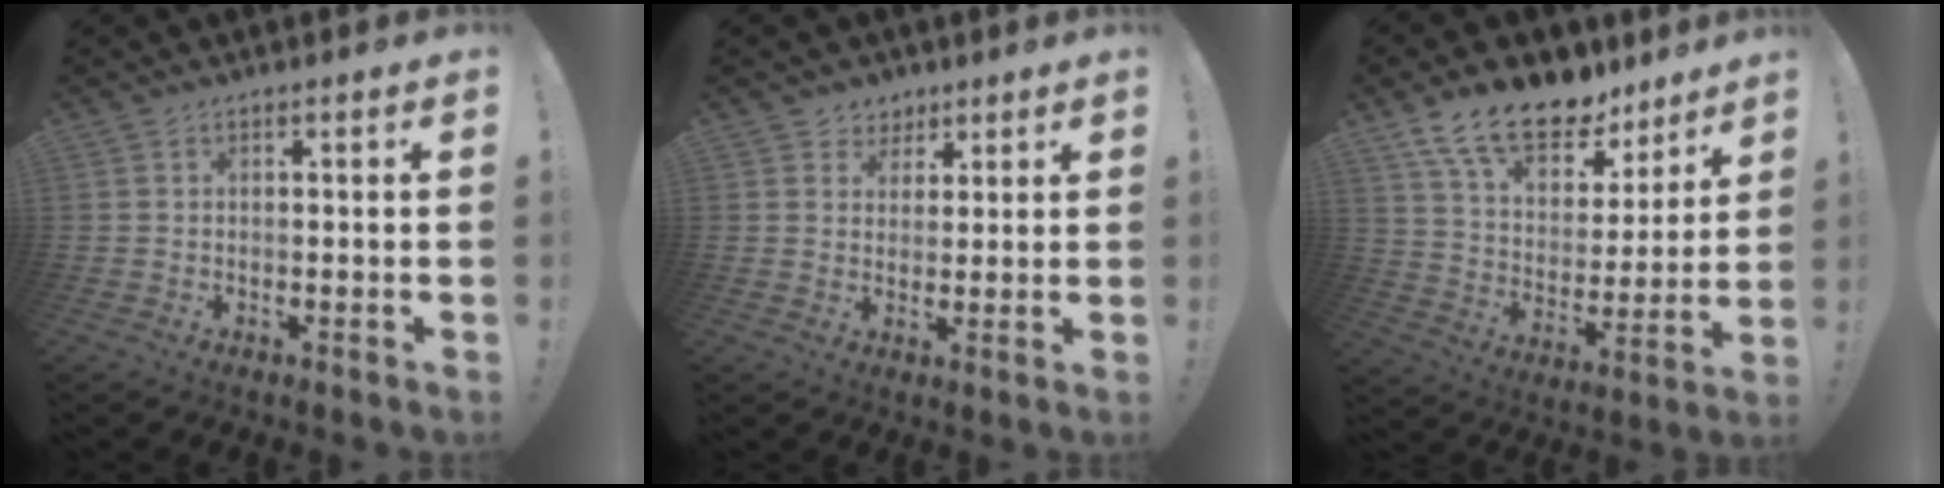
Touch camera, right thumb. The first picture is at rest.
{"total": 5.0, "force": [2.8, 4.1, 0.2], "torque": [-0.001, -0.021, 0.055]}
{"total": 17.6, "force": [12.8, 8.5, 8.6], "torque": [-0.142, -0.087, 0.233]}